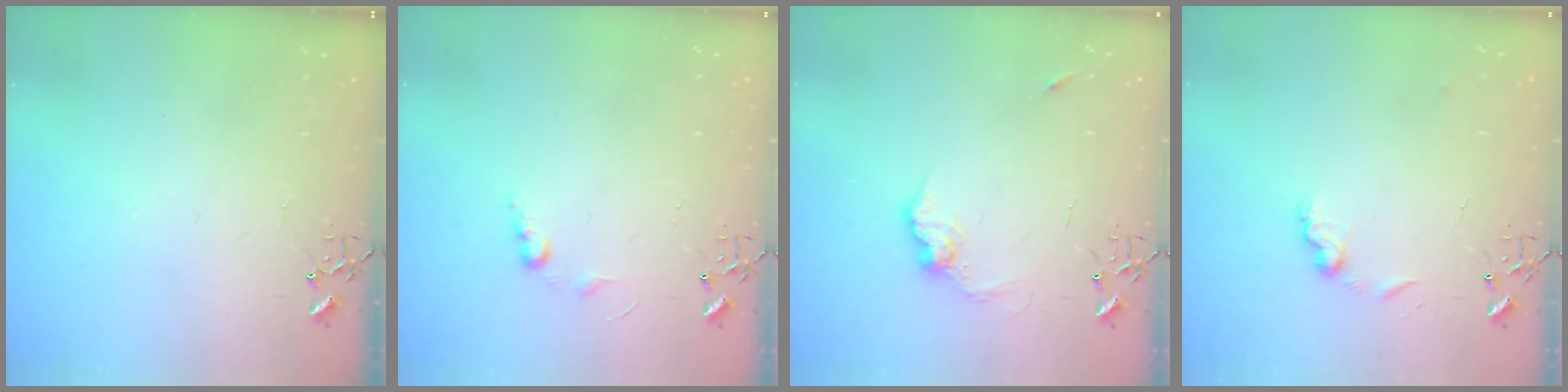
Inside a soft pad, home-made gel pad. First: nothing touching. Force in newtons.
{"total": 7.3, "press": 7.3, "slide": 0.6}
{"total": 9.6, "press": 9.6, "slide": 0.8}
{"total": 8.6, "press": 8.6, "slide": 0.1}